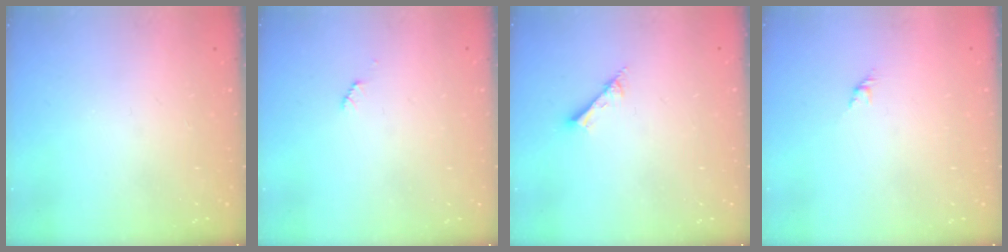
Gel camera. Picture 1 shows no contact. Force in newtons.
{"total": 2.5, "press": 2.5, "slide": 0.4}
{"total": 2.8, "press": 2.7, "slide": 0.4}
{"total": 1.6, "press": 1.5, "slide": 0.7}